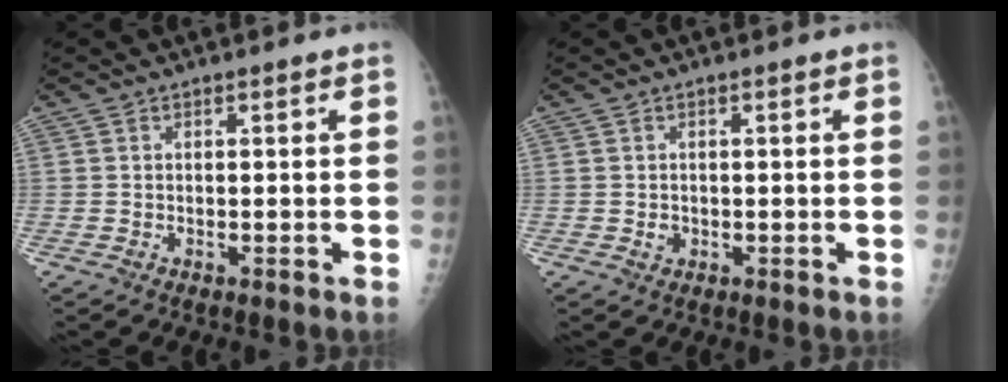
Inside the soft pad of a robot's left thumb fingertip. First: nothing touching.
{"total": 1.3, "force": [-0.2, 1.2, 0.5], "torque": [-0.004, 0.002, 0.001]}